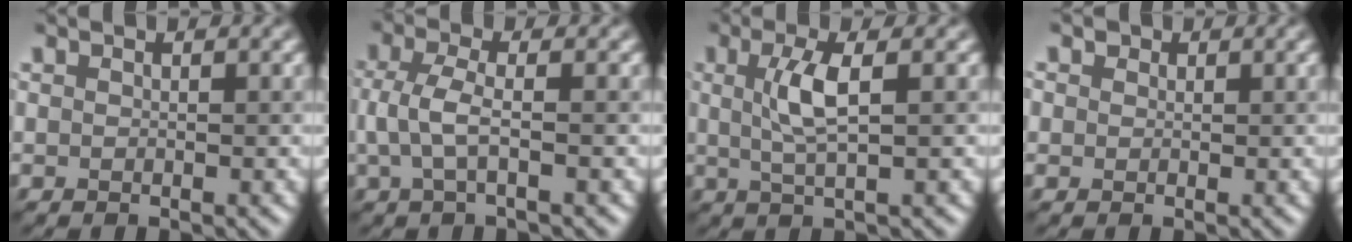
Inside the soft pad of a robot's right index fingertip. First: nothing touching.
{"total": 2.6, "force": [-0.2, 0.7, 2.5], "torque": [-0.055, 0.003, -0.005]}
{"total": 3.6, "force": [0.6, 0.7, 3.5], "torque": [-0.072, 0.004, 0.011]}
{"total": 1.5, "force": [0.8, 1.2, 0.4], "torque": [-0.004, 0.014, -0.004]}